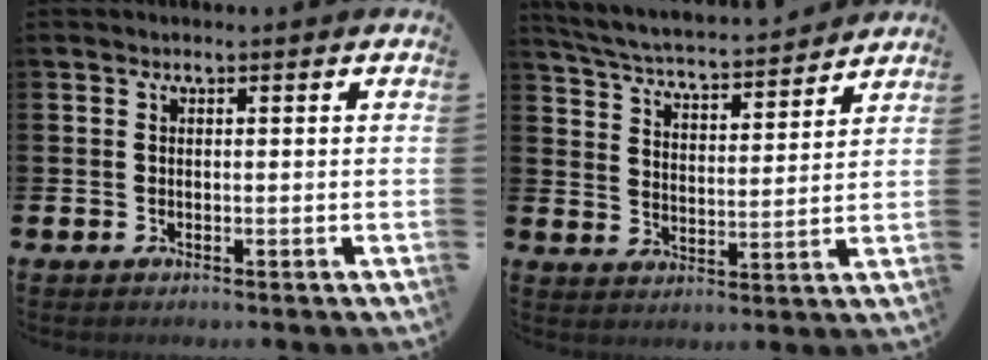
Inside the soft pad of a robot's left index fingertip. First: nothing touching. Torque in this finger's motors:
{"motor_torque": [0.56, -0.65, 0.48, 0.04]}